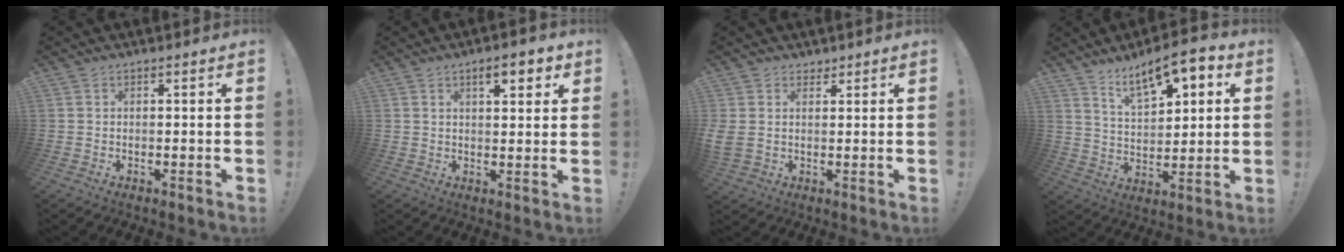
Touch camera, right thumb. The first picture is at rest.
{"total": 6.0, "force": [3.3, 2.2, 4.4], "torque": [-0.051, -0.013, 0.050]}
{"total": 5.2, "force": [2.0, 4.3, 2.2], "torque": [-0.038, -0.009, 0.041]}
{"total": 12.1, "force": [7.7, 5.0, 7.8], "torque": [-0.129, -0.040, 0.134]}